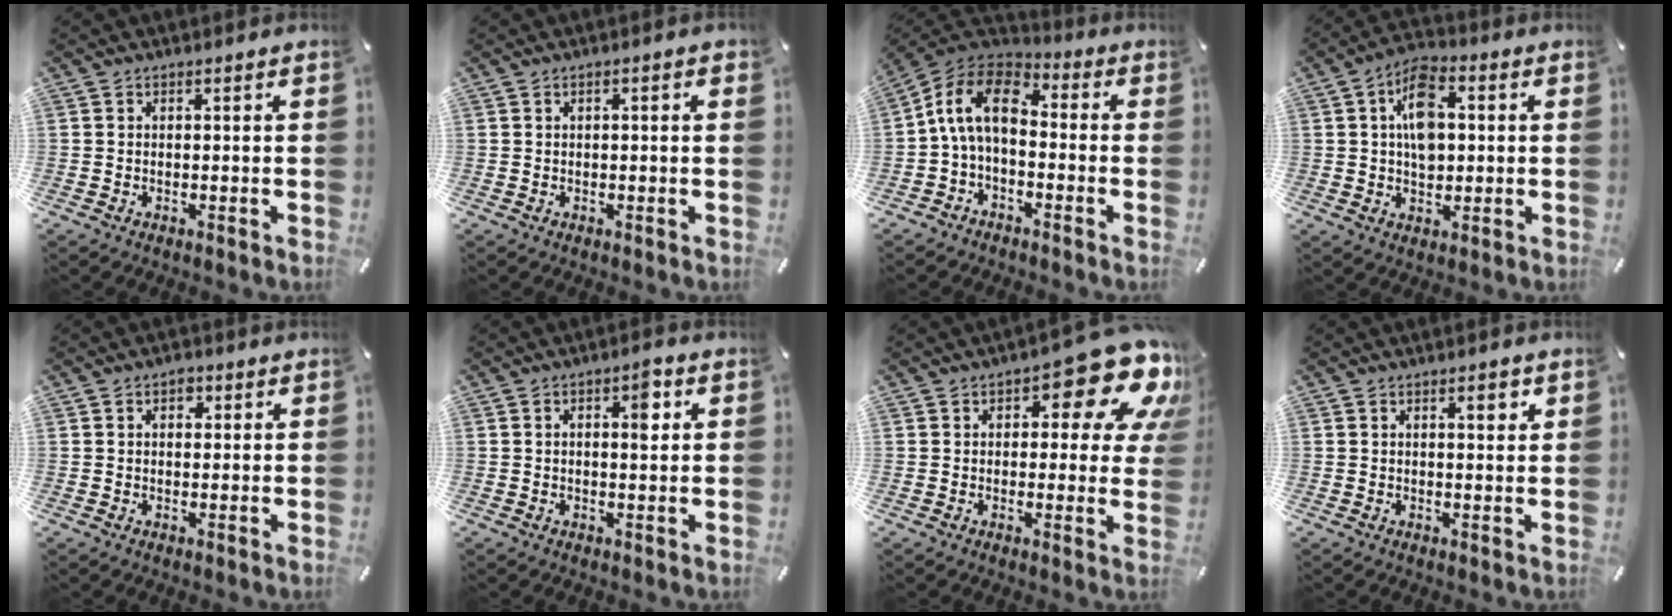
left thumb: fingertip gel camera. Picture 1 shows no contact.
{"total": 1.2, "force": [0.1, 0.1, 1.2], "torque": [-0.021, -0.001, 0.002]}
{"total": 11.4, "force": [-1.0, 7.3, 8.8], "torque": [-0.188, 0.014, -0.022]}
{"total": 9.8, "force": [1.4, 6.5, 7.2], "torque": [-0.113, 0.005, 0.023]}
{"total": 2.5, "force": [1.0, 1.8, 1.5], "torque": [-0.018, 0.001, 0.012]}
{"total": 5.1, "force": [1.4, 2.1, 4.4], "torque": [-0.051, -0.008, 0.014]}
{"total": 16.3, "force": [8.5, 6.8, 12.1], "torque": [-0.148, -0.058, 0.138]}
{"total": 3.0, "force": [1.5, 0.9, 2.4], "torque": [-0.034, -0.002, 0.021]}